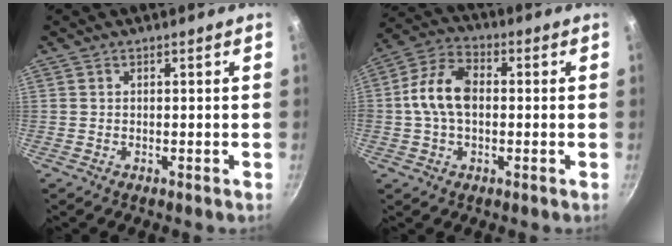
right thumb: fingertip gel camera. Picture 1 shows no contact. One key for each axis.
{"total": 10.8, "fx": 0.2, "fy": 7.0, "fz": 8.3, "tx": -0.145, "ty": 0.030, "tz": -0.012}